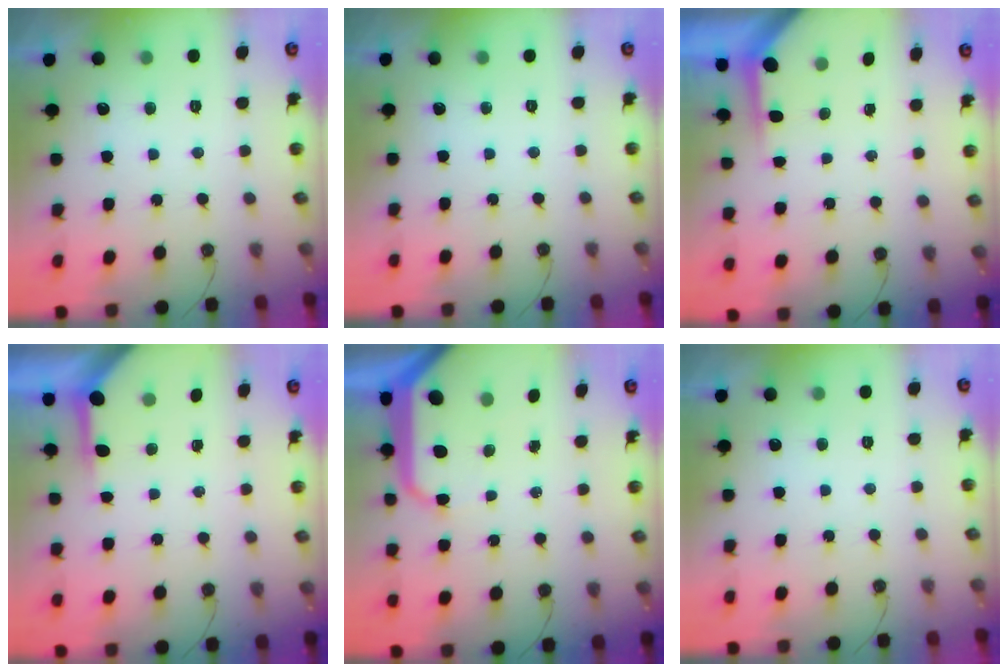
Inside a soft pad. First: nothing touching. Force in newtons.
{"total": 0.0}
{"total": 3.5, "press": 3.5, "slide": 0.3}
{"total": 4.0, "press": 4.0, "slide": 0.5}
{"total": 13.8, "press": 13.7, "slide": 1.6}
{"total": 0.0}